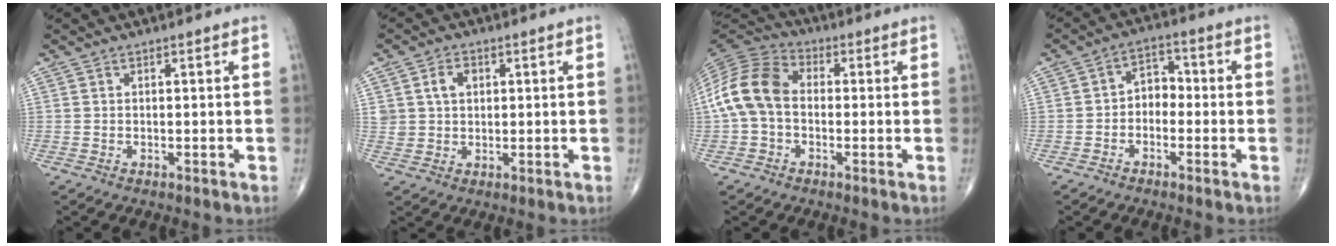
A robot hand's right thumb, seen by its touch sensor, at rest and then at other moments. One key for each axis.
{"total": 4.8, "fx": 1.4, "fy": 3.7, "fz": 2.7, "tx": -0.034, "ty": 0.000, "tz": 0.027}
{"total": 11.7, "fx": -0.6, "fy": 8.3, "fz": 8.2, "tx": -0.162, "ty": 0.032, "tz": -0.026}
{"total": 4.8, "fx": -1.3, "fy": 3.6, "fz": 2.9, "tx": -0.024, "ty": 0.028, "tz": -0.037}